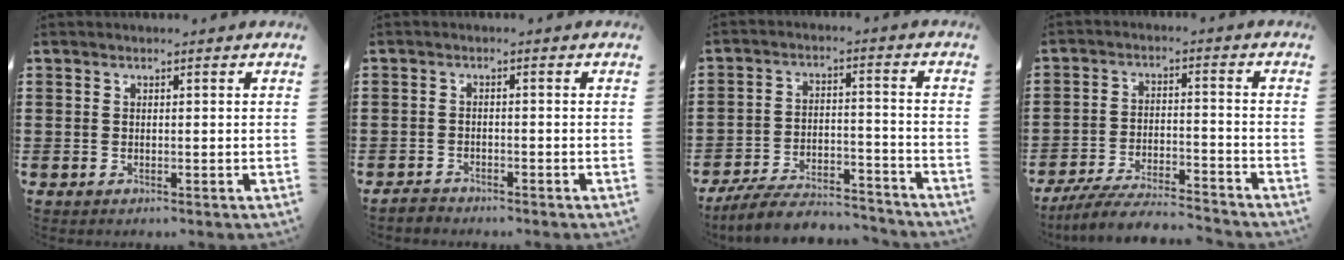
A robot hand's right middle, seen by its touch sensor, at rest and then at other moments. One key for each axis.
{"total": 1.5, "fx": -1.5, "fy": 0.4, "fz": 0.0, "tx": -0.006, "ty": 0.003, "tz": -0.033}
{"total": 7.6, "fx": -7.1, "fy": 1.2, "fz": 2.4, "tx": -0.049, "ty": 0.010, "tz": -0.137}
{"total": 7.1, "fx": -6.6, "fy": 0.6, "fz": 2.5, "tx": -0.053, "ty": -0.002, "tz": -0.128}